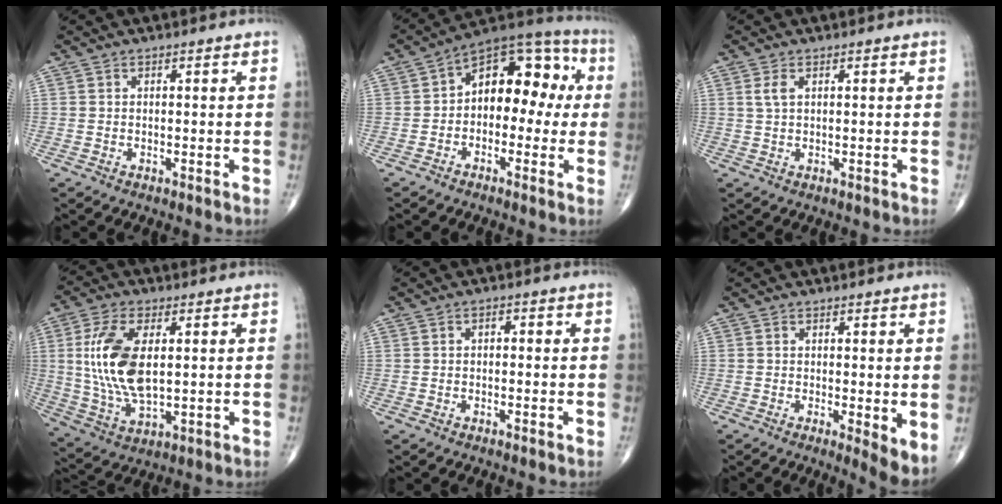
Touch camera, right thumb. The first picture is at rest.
{"total": 14.1, "force": [0.6, 8.8, 10.9], "torque": [-0.111, 0.050, -0.011]}
{"total": 2.0, "force": [0.7, 1.0, 1.6], "torque": [-0.038, 0.007, 0.019]}
{"total": 14.2, "force": [2.2, 6.9, 12.3], "torque": [-0.254, -0.011, 0.049]}
{"total": 1.2, "force": [0.1, 0.8, 0.9], "torque": [-0.006, 0.004, -0.003]}
{"total": 4.4, "force": [-0.1, 1.1, 4.2], "torque": [-0.064, -0.015, -0.002]}